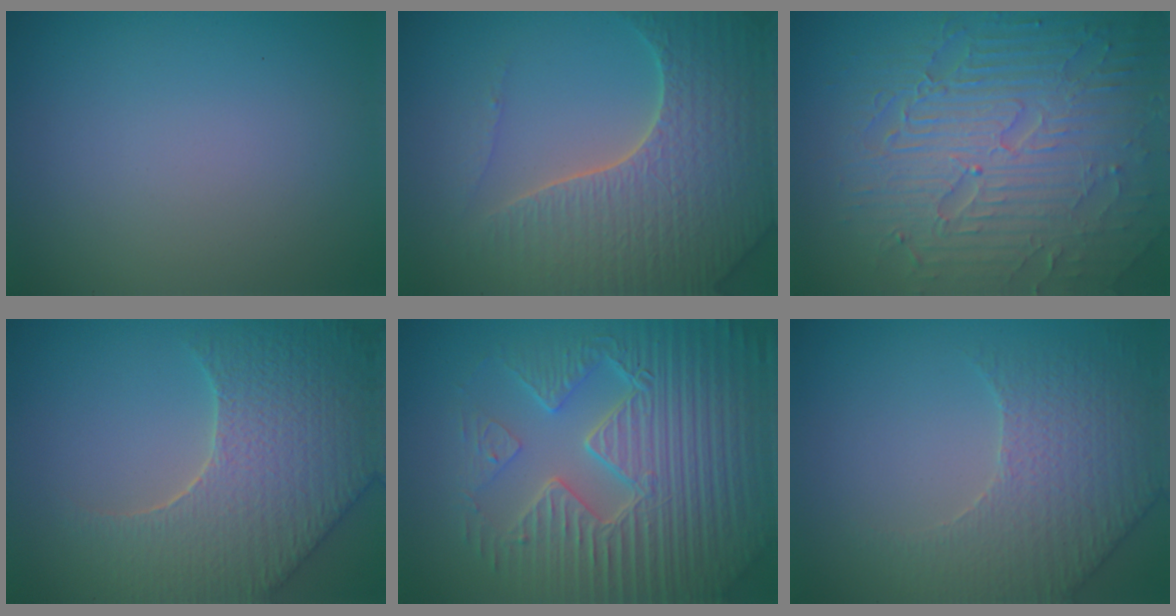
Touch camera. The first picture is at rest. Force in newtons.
{"total": 7.0, "press": 6.8, "slide": 1.7}
{"total": 8.7, "press": 6.2, "slide": 6.1}
{"total": 7.1, "press": 5.9, "slide": 4.0}
{"total": 9.0, "press": 6.4, "slide": 6.3}
{"total": 3.1, "press": 3.0, "slide": 1.0}